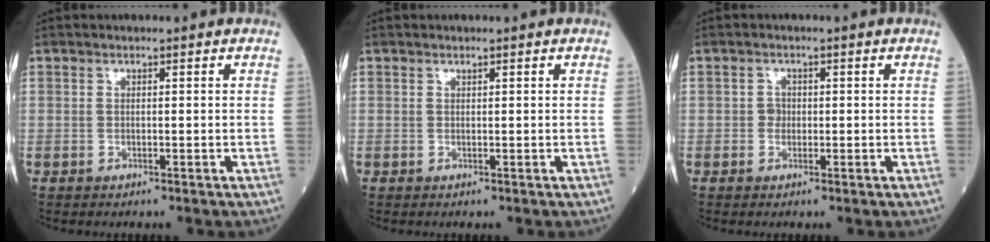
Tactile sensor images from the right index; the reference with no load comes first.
{"total": 0.0}
{"total": 1.0, "force": [-0.1, 1.0, 0.4], "torque": [-0.003, 0.003, -0.002]}